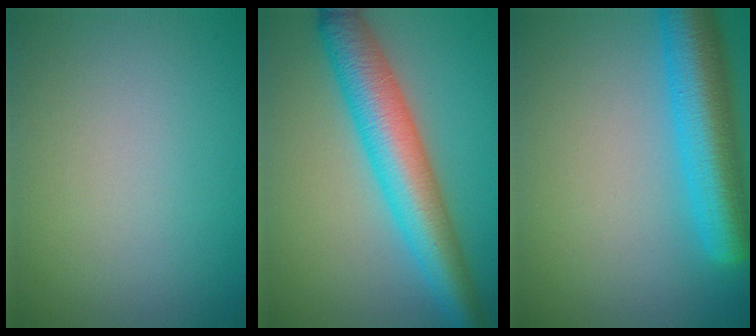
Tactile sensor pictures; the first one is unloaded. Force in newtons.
{"total": 7.8, "press": 7.8, "slide": 0.1}
{"total": 7.7, "press": 7.7, "slide": 0.3}